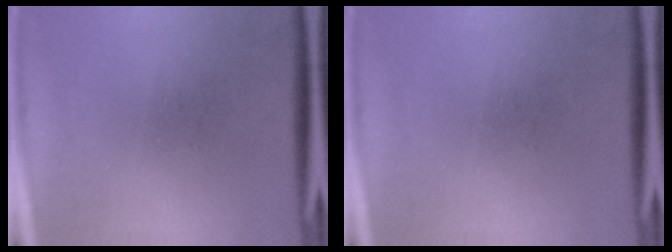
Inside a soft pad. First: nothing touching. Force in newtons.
{"total": 0.0}